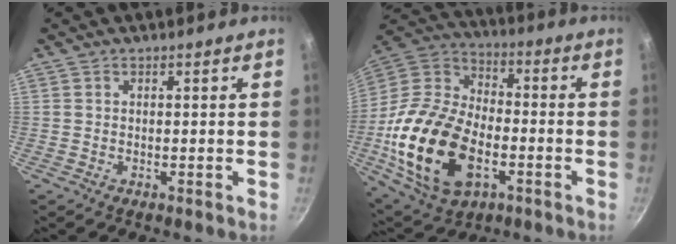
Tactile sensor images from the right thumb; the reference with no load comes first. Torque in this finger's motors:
{"motor_torque": [0.23, 1.57, 2.37, -0.40, 0.66]}